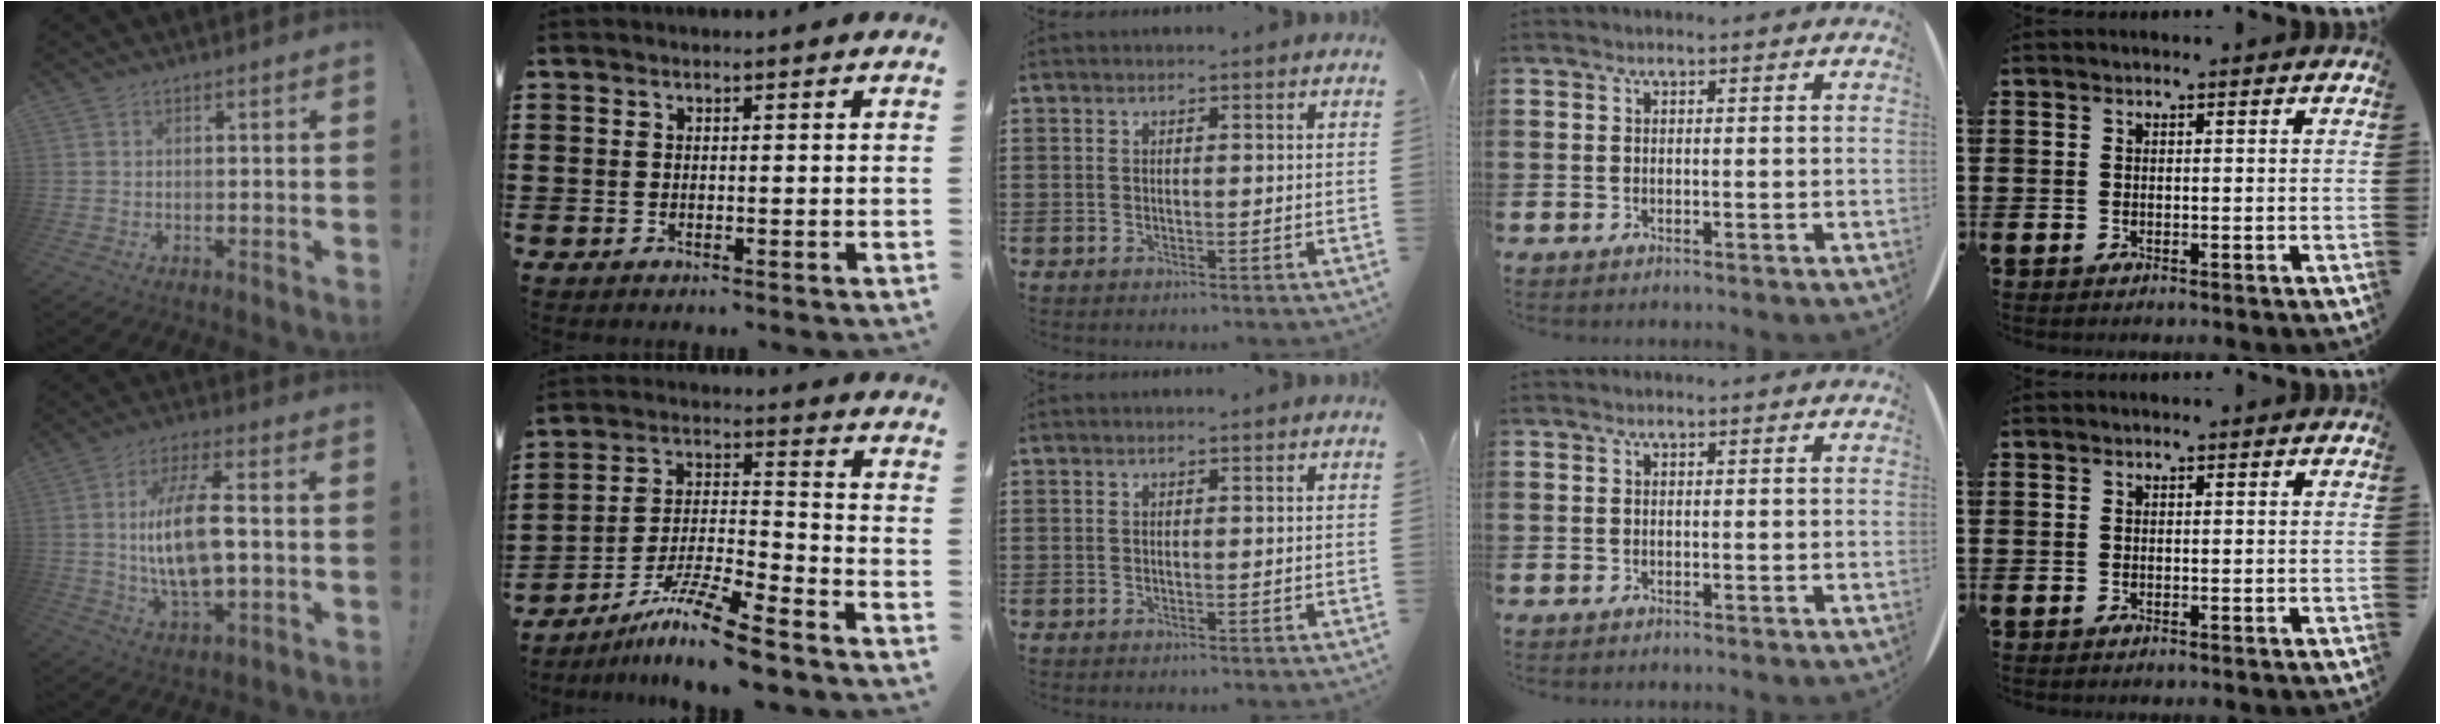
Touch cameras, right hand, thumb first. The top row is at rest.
{"thumb": {"total": 15.2, "force": [0.1, 6.4, 13.8], "torque": [-0.261, -0.007, -0.010]}, "index": {"total": 10.7, "force": [-8.8, 0.4, 6.1], "torque": [-0.113, 0.009, -0.172]}}